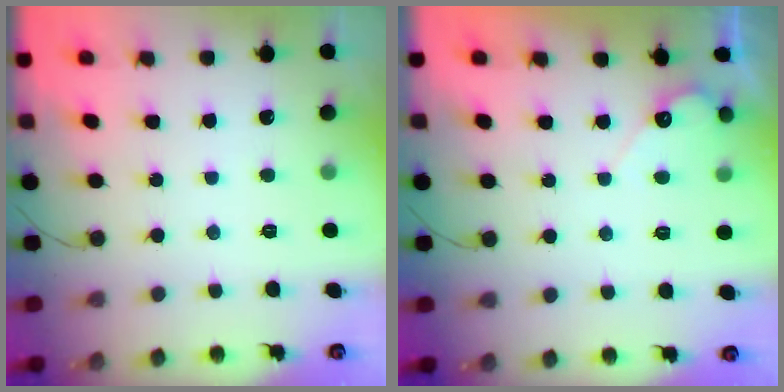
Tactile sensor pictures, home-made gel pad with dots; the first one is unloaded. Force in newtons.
{"total": 4.2, "press": 4.2, "slide": 0.2}